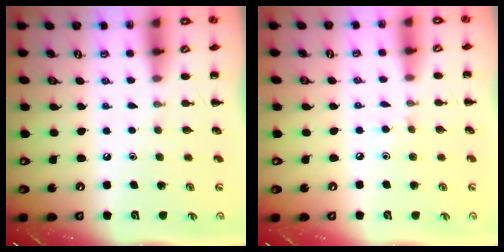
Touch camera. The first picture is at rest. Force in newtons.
{"total": 3.8, "press": 3.6, "slide": 1.2}